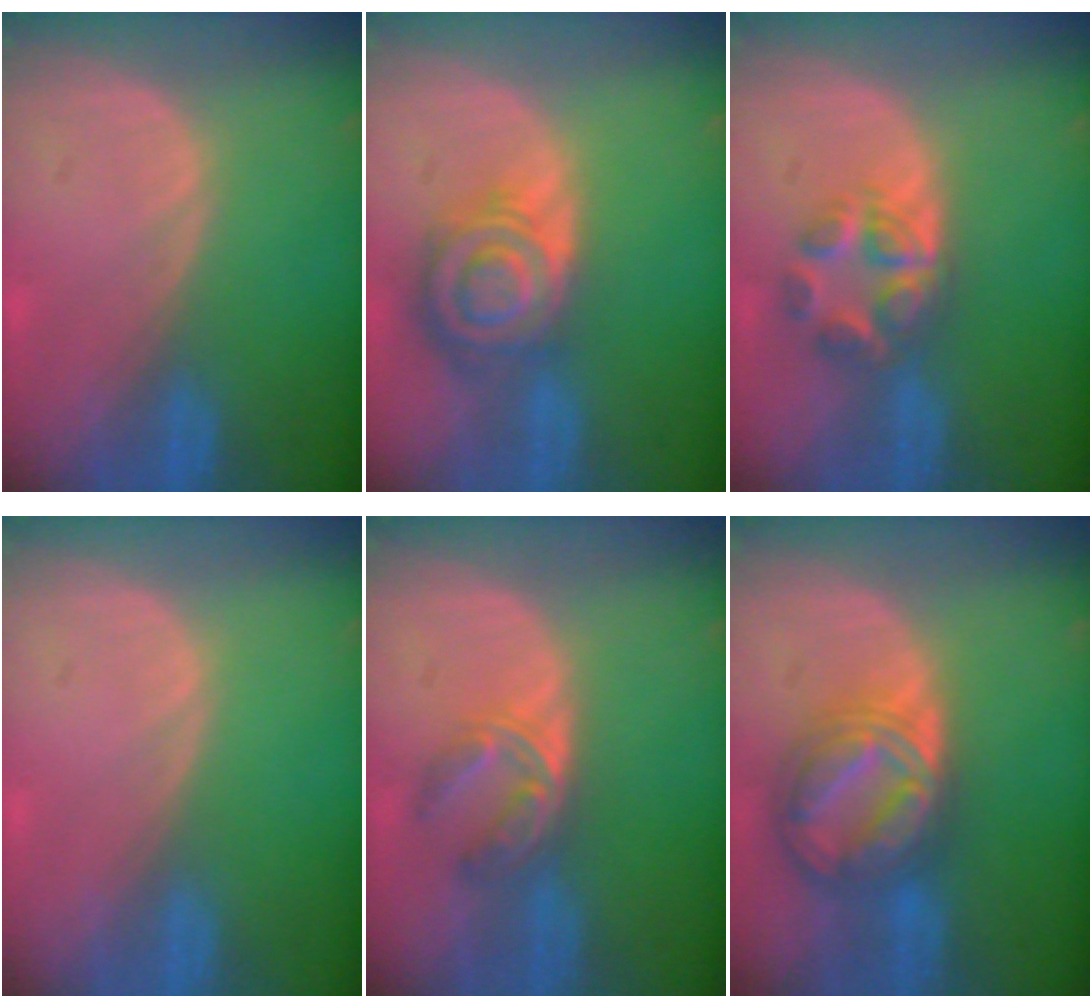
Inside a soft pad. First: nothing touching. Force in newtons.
{"total": 8.6, "press": 7.4, "slide": 4.3}
{"total": 6.0, "press": 5.5, "slide": 2.2}
{"total": 0.0}
{"total": 5.7, "press": 4.7, "slide": 3.3}
{"total": 9.1, "press": 9.0, "slide": 0.6}